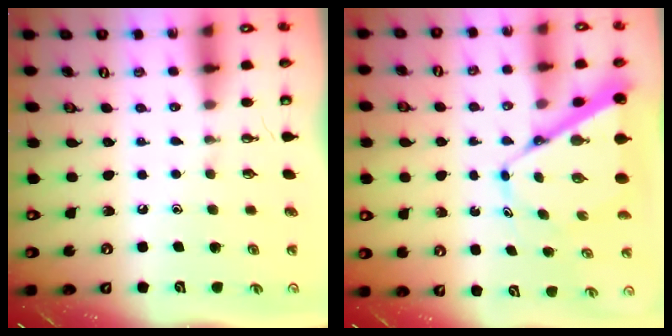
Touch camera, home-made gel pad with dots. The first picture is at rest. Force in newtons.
{"total": 10.1, "press": 10.0, "slide": 0.9}